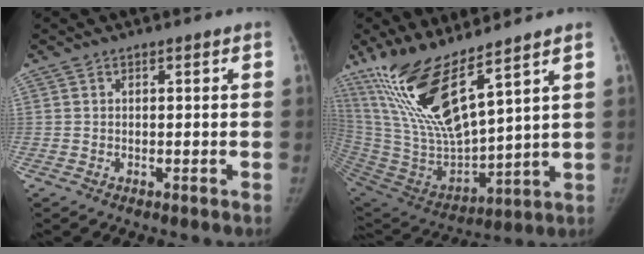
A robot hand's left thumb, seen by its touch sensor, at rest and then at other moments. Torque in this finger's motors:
{"motor_torque": [1.00, 0.91, 1.26, -1.51, 0.64]}